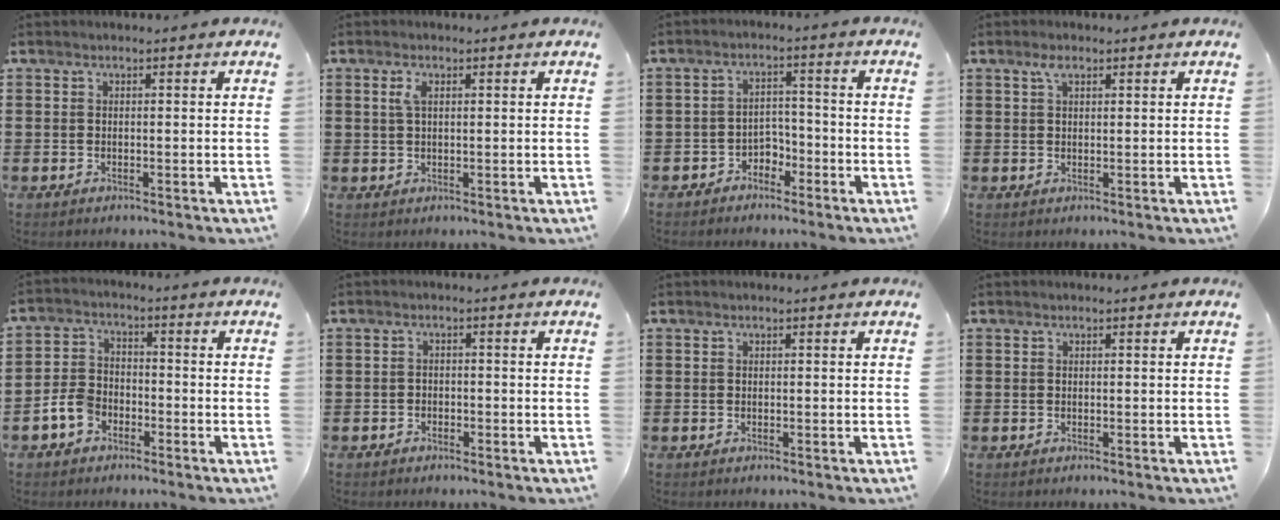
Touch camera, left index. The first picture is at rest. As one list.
[{"total": 2.0, "force": [0.7, 0.8, 1.8], "torque": [-0.039, 0.005, 0.010]}, {"total": 3.1, "force": [-2.6, 1.7, 0.4], "torque": [-0.017, 0.007, -0.057]}, {"total": 2.1, "force": [1.2, 0.9, 1.5], "torque": [-0.034, 0.005, 0.020]}, {"total": 4.8, "force": [-2.8, 3.2, 2.2], "torque": [-0.062, 0.007, -0.058]}, {"total": 1.2, "force": [-1.1, 0.6, -0.2], "torque": [-0.003, 0.004, -0.025]}, {"total": 0.0}, {"total": 0.0}]